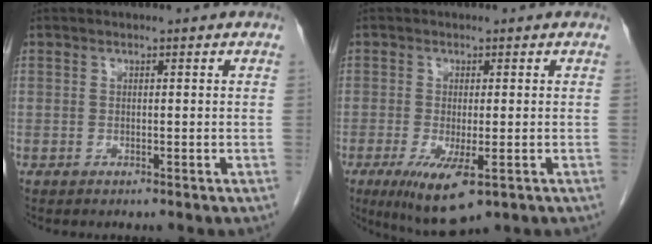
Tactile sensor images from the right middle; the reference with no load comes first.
{"total": 8.3, "force": [-3.7, 2.3, 7.0], "torque": [-0.117, -0.022, -0.054]}